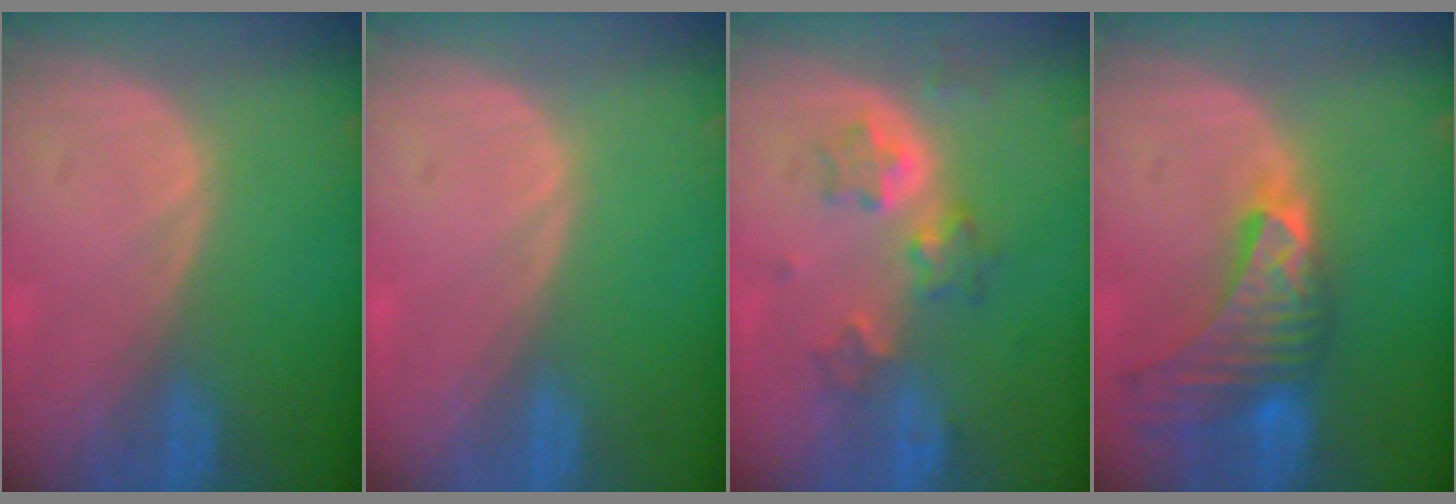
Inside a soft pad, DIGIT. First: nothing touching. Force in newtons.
{"total": 0.5, "press": 0.0, "slide": 0.5}
{"total": 5.8, "press": 5.4, "slide": 2.0}
{"total": 9.2, "press": 8.2, "slide": 4.2}